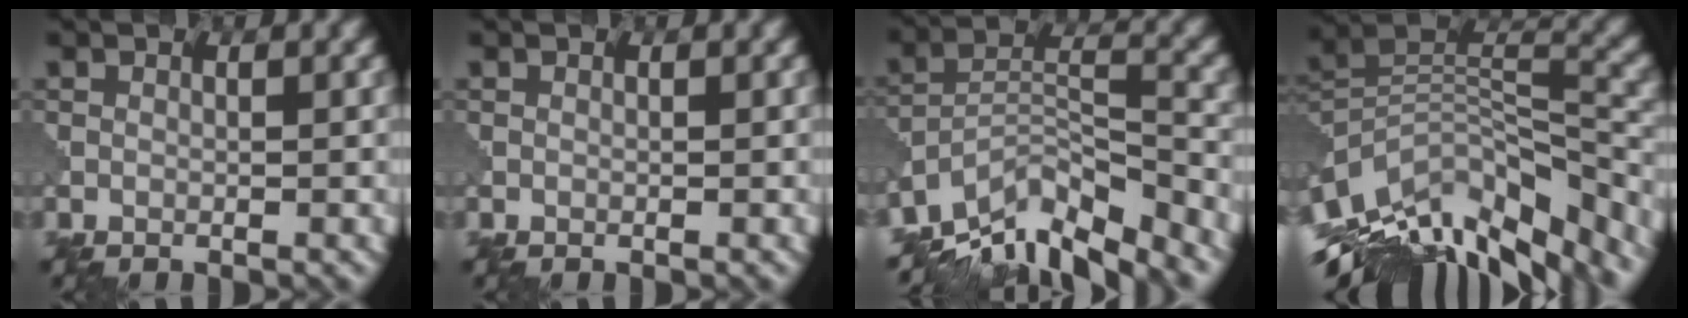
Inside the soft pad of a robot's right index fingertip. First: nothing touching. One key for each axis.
{"total": 0.0}
{"total": 10.1, "fx": -8.6, "fy": 2.7, "fz": 4.5, "tx": -0.077, "ty": 0.003, "tz": -0.156}
{"total": 12.8, "fx": -8.5, "fy": 5.3, "fz": 8.0, "tx": -0.167, "ty": 0.027, "tz": -0.151}